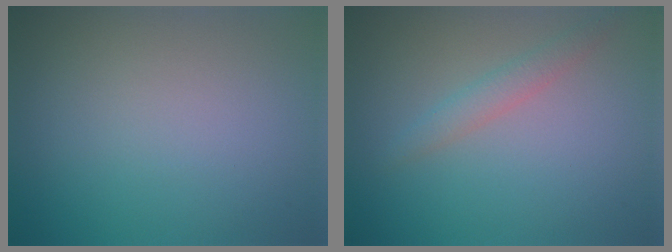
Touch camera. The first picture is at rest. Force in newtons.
{"total": 1.6, "press": 1.6, "slide": 0.0}